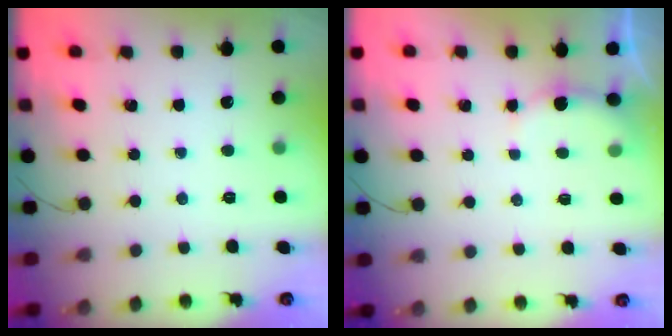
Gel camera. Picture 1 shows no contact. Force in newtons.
{"total": 2.7, "press": 2.6, "slide": 0.6}